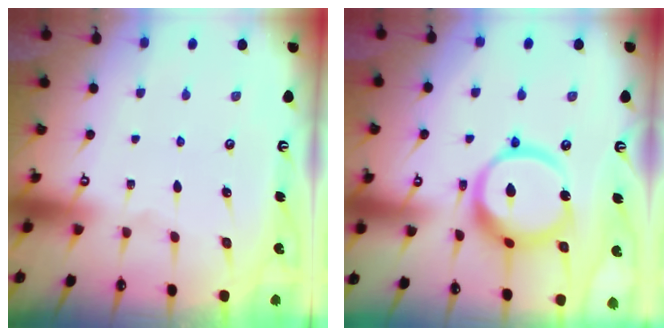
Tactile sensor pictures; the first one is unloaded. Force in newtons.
{"total": 16.2, "press": 16.0, "slide": 1.9}